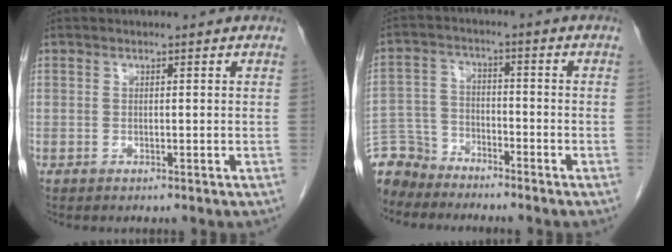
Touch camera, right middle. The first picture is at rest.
{"total": 8.0, "force": [-7.4, 2.9, -0.1], "torque": [0.001, 0.006, -0.148]}